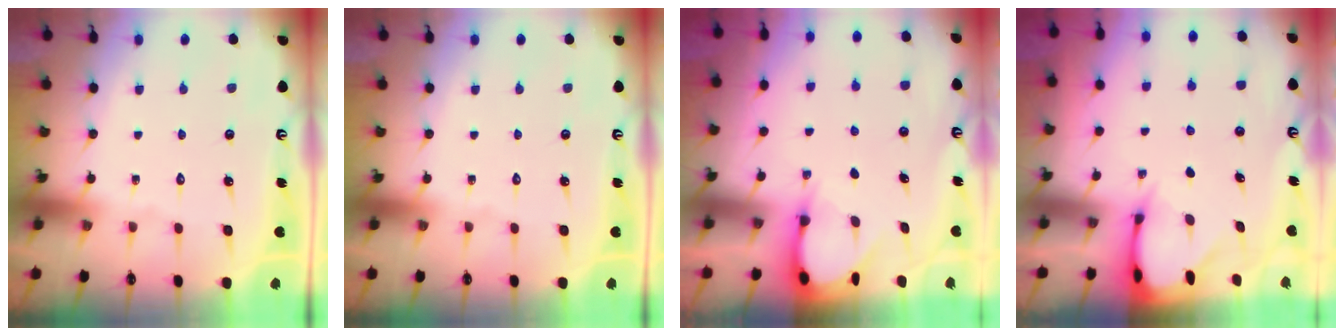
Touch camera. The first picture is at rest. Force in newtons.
{"total": 0.0}
{"total": 3.1, "press": 3.1, "slide": 0.4}
{"total": 2.7, "press": 2.7, "slide": 0.3}